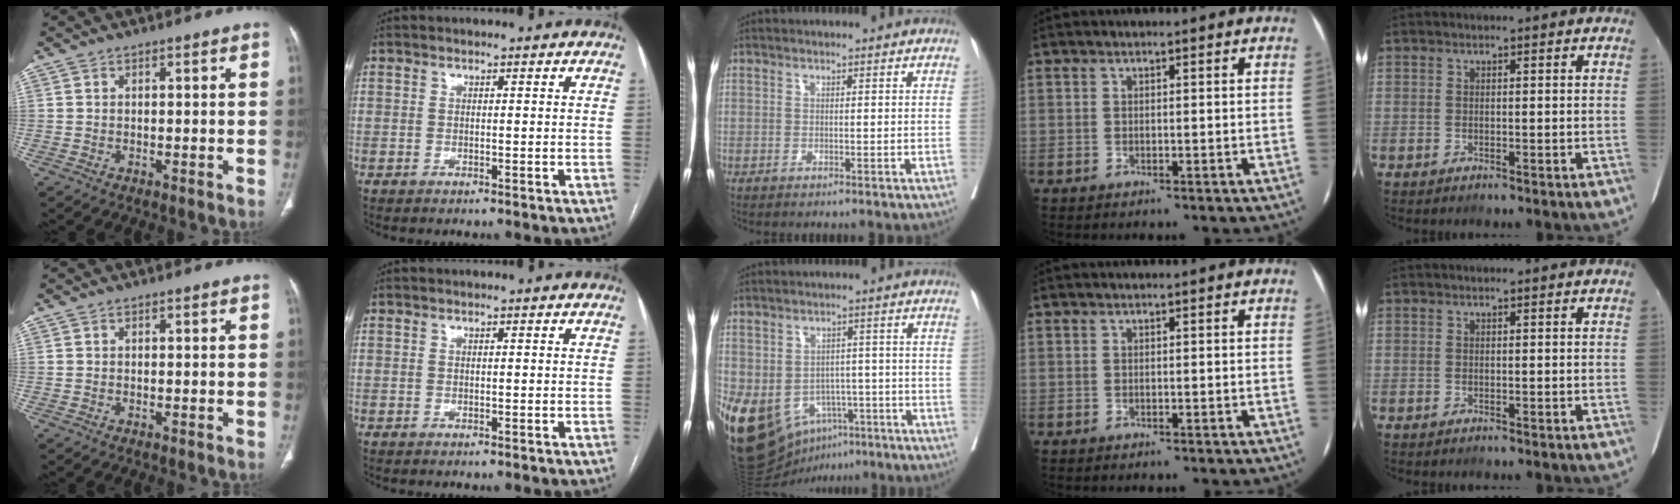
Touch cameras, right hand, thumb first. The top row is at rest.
{"middle": {"total": 13.6, "force": [-5.9, 10.2, 6.8], "torque": [-0.134, 0.017, -0.076]}}